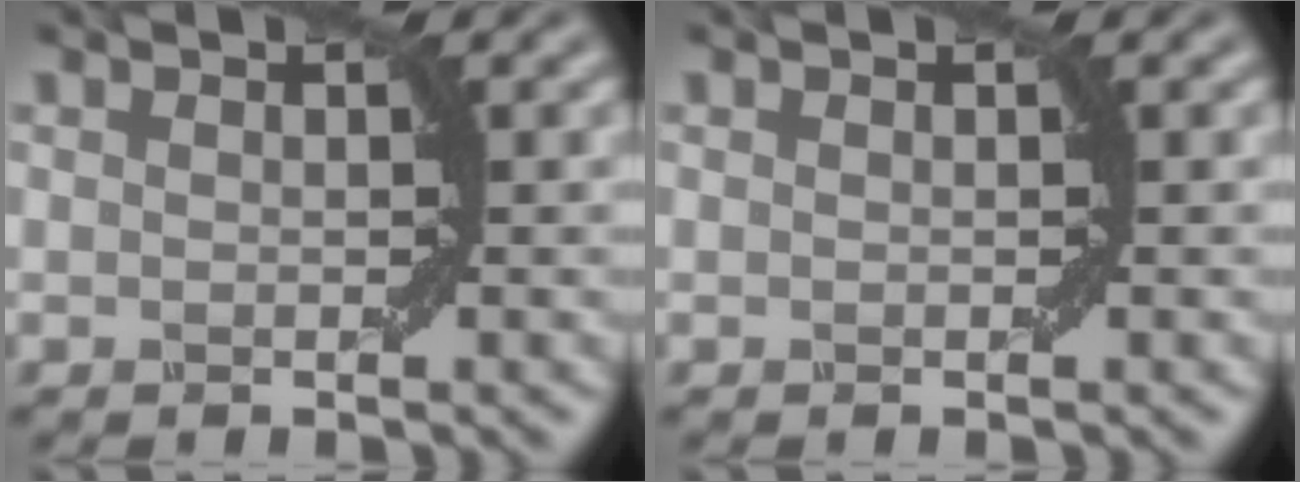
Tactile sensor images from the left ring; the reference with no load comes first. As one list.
[{"total": 0.0}]